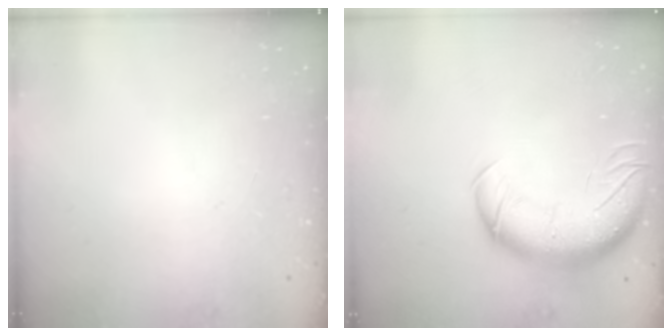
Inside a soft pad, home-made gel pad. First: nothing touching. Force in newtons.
{"total": 13.4, "press": 13.0, "slide": 3.3}